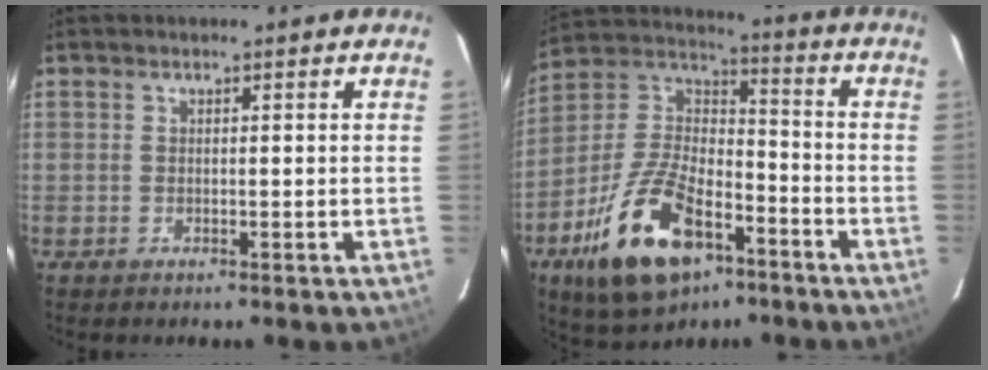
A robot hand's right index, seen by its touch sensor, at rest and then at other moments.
{"total": 21.2, "force": [-10.8, 10.5, 14.9], "torque": [-0.303, -0.004, -0.181]}